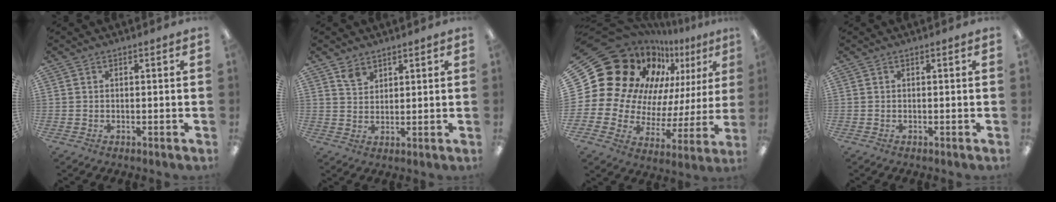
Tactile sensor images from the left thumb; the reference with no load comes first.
{"total": 3.7, "force": [2.8, 2.3, 0.9], "torque": [-0.006, -0.016, 0.053]}
{"total": 22.8, "force": [14.3, 15.3, 9.0], "torque": [-0.157, -0.132, 0.294]}
{"total": 0.0}